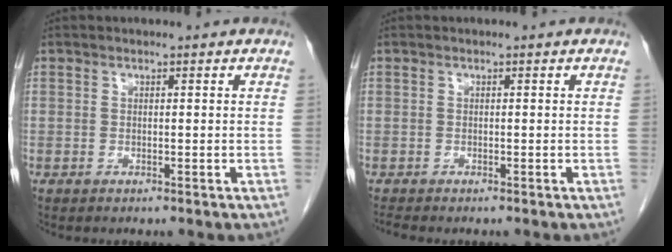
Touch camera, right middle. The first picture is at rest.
{"total": 1.0, "force": [-1.0, -0.1, 0.2], "torque": [-0.009, -0.004, -0.017]}